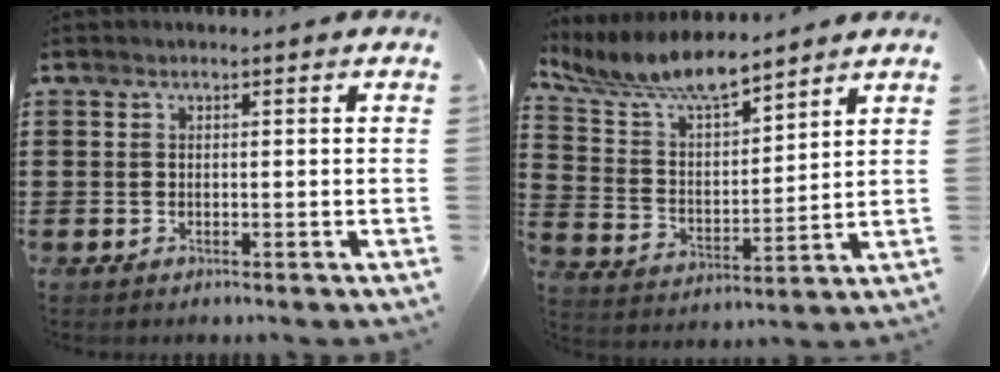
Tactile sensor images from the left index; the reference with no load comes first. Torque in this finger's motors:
{"motor_torque": [2.14, 0.00, 0.25, 0.09]}